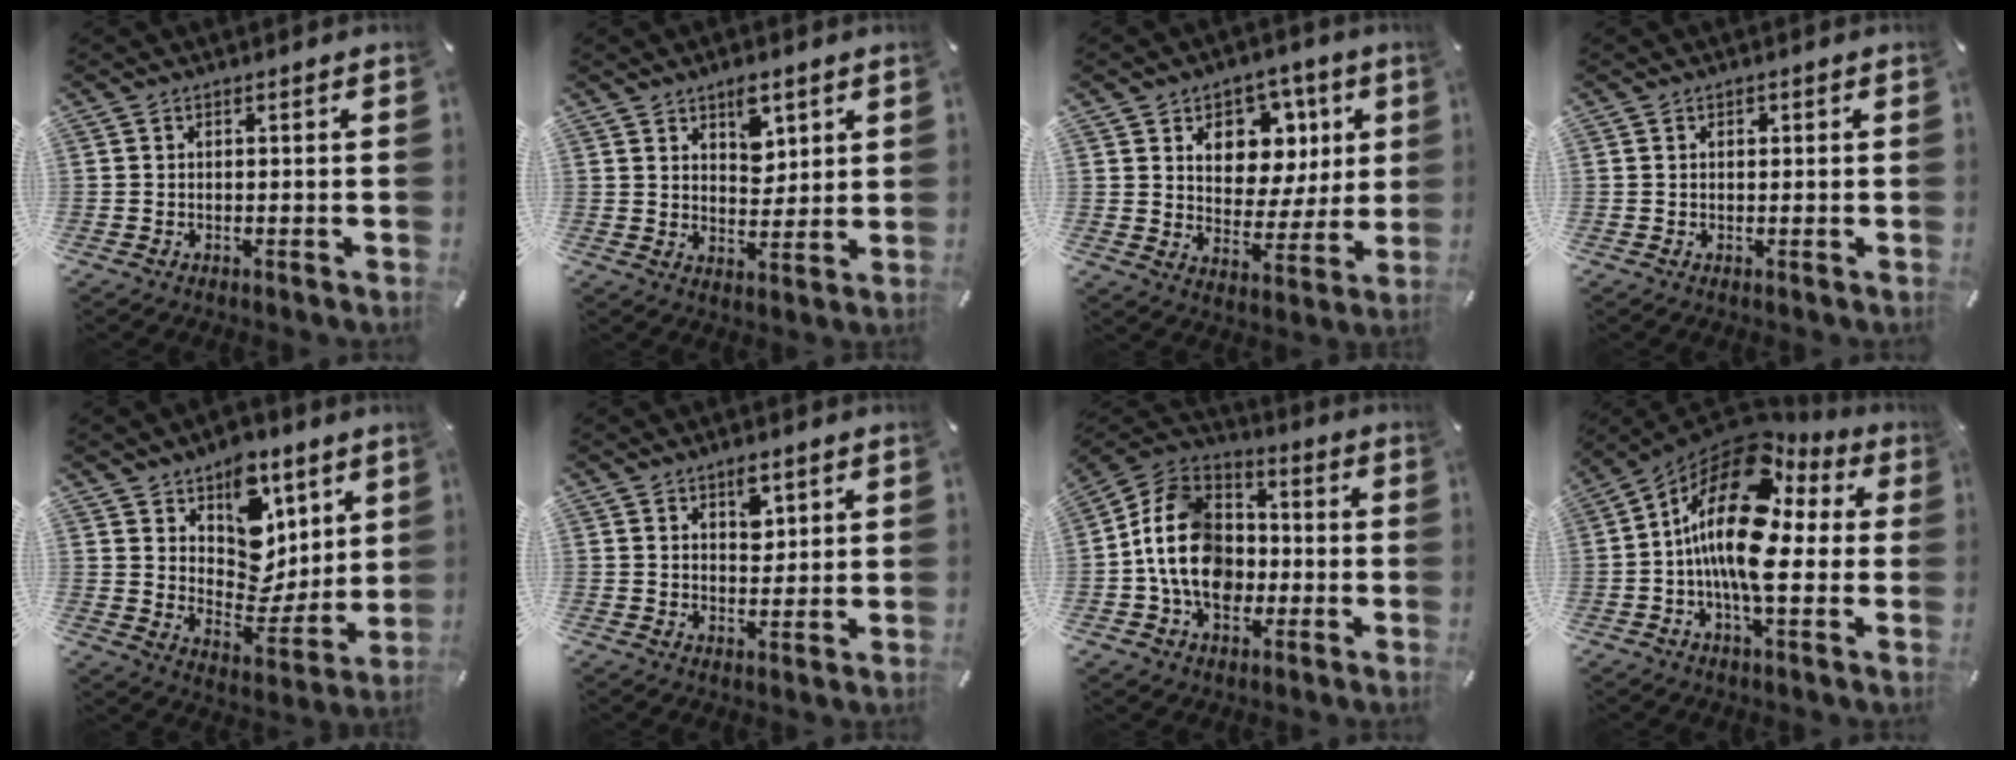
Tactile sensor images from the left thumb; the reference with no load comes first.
{"total": 6.9, "force": [4.3, 4.4, 3.3], "torque": [-0.032, -0.019, 0.069]}
{"total": 12.1, "force": [4.7, 10.0, 5.0], "torque": [-0.061, -0.031, 0.087]}
{"total": 0.9, "force": [0.2, 0.7, 0.5], "torque": [-0.012, 0.003, 0.003]}
{"total": 13.3, "force": [7.0, 10.2, 4.8], "torque": [-0.043, -0.078, 0.129]}
{"total": 5.1, "force": [3.0, 3.1, 2.8], "torque": [-0.022, -0.015, 0.045]}
{"total": 14.7, "force": [-3.0, 11.8, 8.4], "torque": [-0.178, 0.025, -0.056]}
{"total": 20.0, "force": [1.9, 9.8, 17.2], "torque": [-0.328, -0.026, 0.030]}